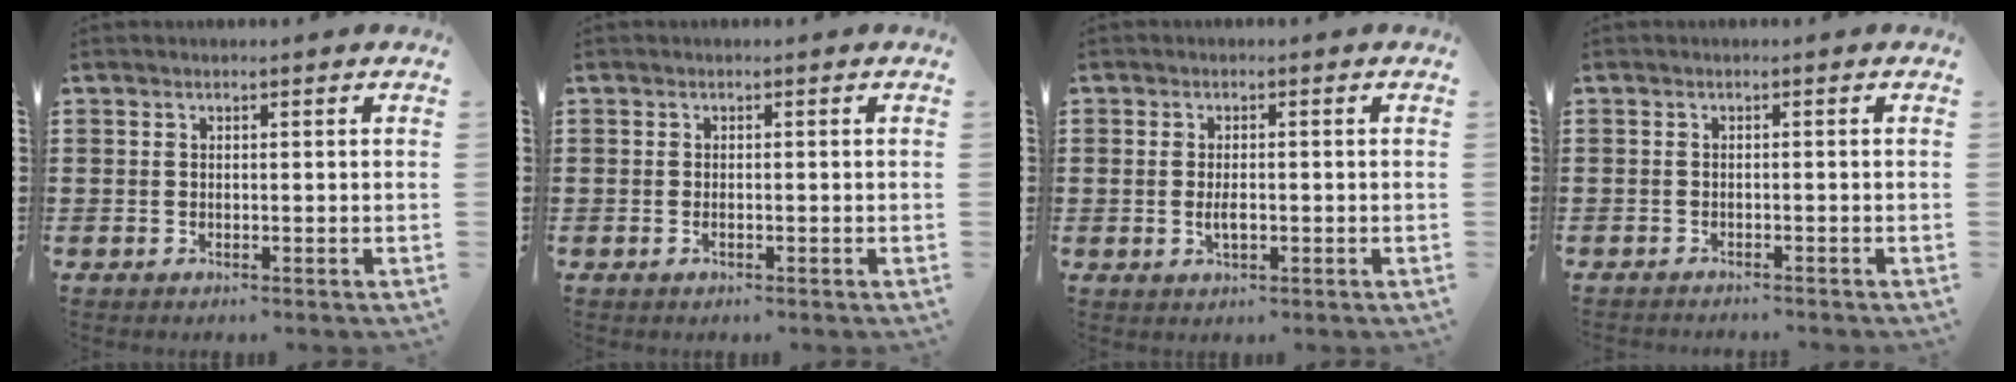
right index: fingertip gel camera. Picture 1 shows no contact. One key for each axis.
{"total": 0.5, "fx": -0.4, "fy": 0.1, "fz": 0.3, "tx": -0.007, "ty": -0.005, "tz": -0.005}
{"total": 2.4, "fx": -0.4, "fy": 1.1, "fz": 2.1, "tx": -0.040, "ty": 0.001, "tz": -0.006}
{"total": 0.9, "fx": -0.9, "fy": 0.0, "fz": 0.0, "tx": -0.003, "ty": 0.000, "tz": -0.018}